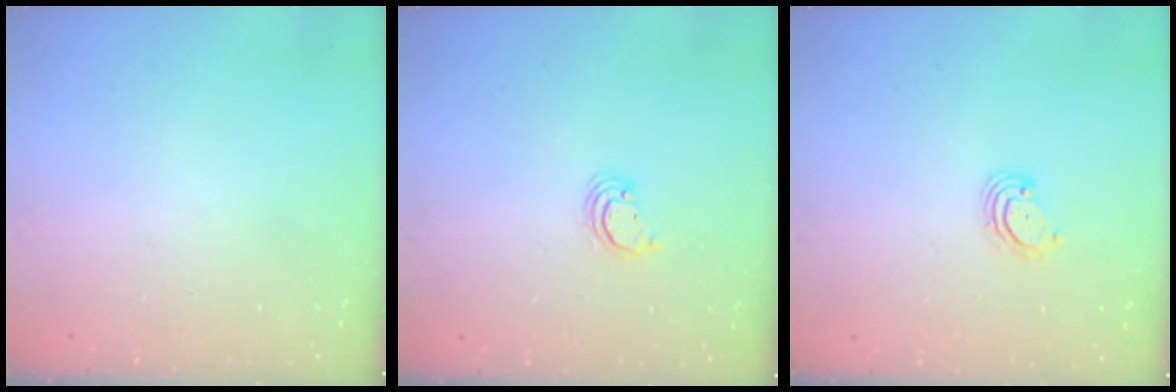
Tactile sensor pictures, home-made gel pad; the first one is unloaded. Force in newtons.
{"total": 2.7, "press": 2.7, "slide": 0.1}
{"total": 3.0, "press": 3.0, "slide": 0.3}